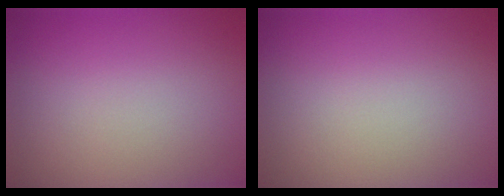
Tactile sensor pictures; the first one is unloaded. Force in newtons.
{"total": 0.0}